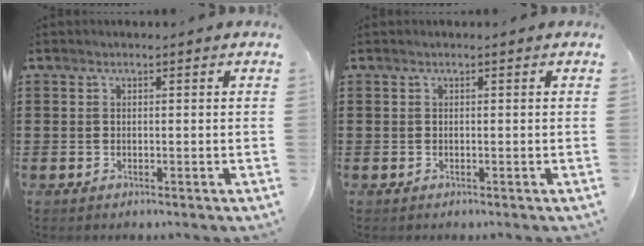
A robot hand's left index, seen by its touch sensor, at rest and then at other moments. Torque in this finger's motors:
{"motor_torque": [0.00, 0.01, 0.00, 0.00]}